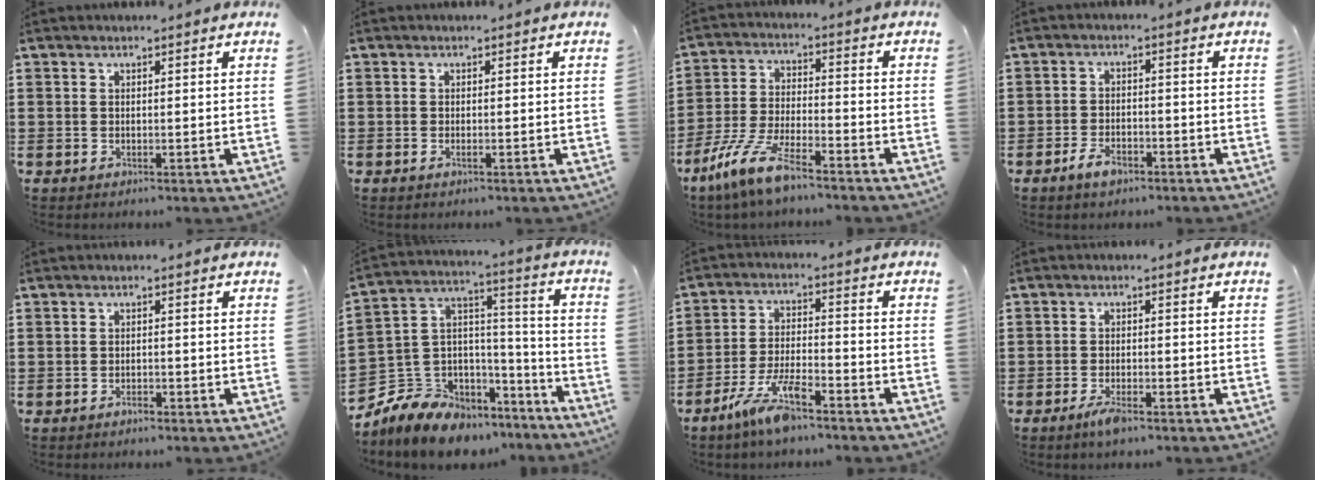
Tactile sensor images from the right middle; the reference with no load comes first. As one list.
[{"total": 0.6, "force": [-0.3, 0.1, 0.5], "torque": [-0.011, -0.002, -0.005]}, {"total": 9.0, "force": [-7.1, 1.4, 5.4], "torque": [-0.127, -0.002, -0.143]}, {"total": 3.7, "force": [-2.6, 1.6, 2.1], "torque": [-0.042, 0.006, -0.051]}, {"total": 1.2, "force": [-1.0, 0.4, 0.5], "torque": [-0.013, -0.001, -0.021]}, {"total": 9.7, "force": [-7.7, 5.7, 1.7], "torque": [-0.064, 0.008, -0.150]}, {"total": 7.8, "force": [-5.7, 1.4, 5.1], "torque": [-0.115, -0.005, -0.112]}, {"total": 2.9, "force": [-2.0, 0.8, 1.9], "torque": [-0.046, -0.001, -0.041]}]